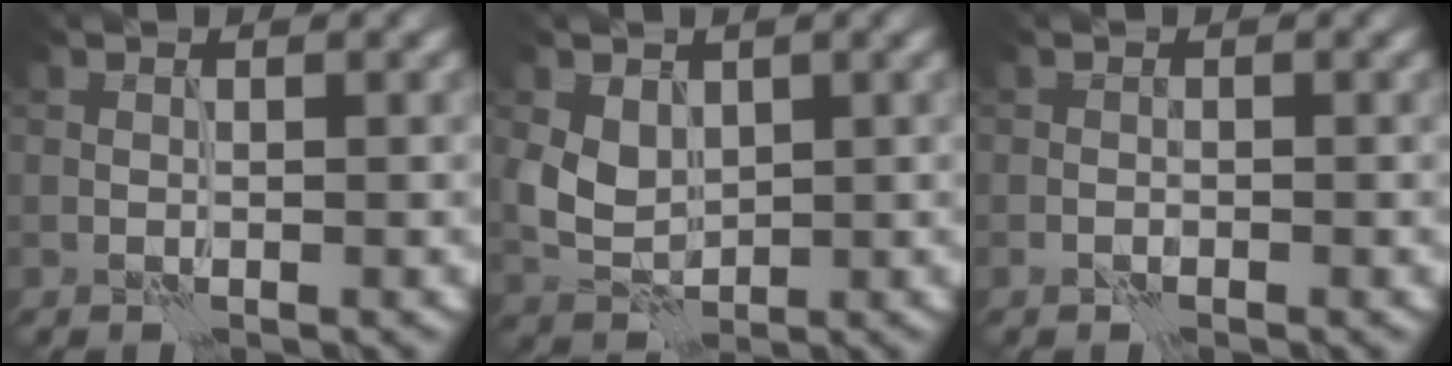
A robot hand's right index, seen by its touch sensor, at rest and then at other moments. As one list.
[{"total": 3.2, "force": [0.8, 2.4, 2.0], "torque": [-0.043, -0.004, 0.017]}, {"total": 0.5, "force": [-0.4, 0.3, 0.2], "torque": [-0.001, 0.001, -0.008]}]